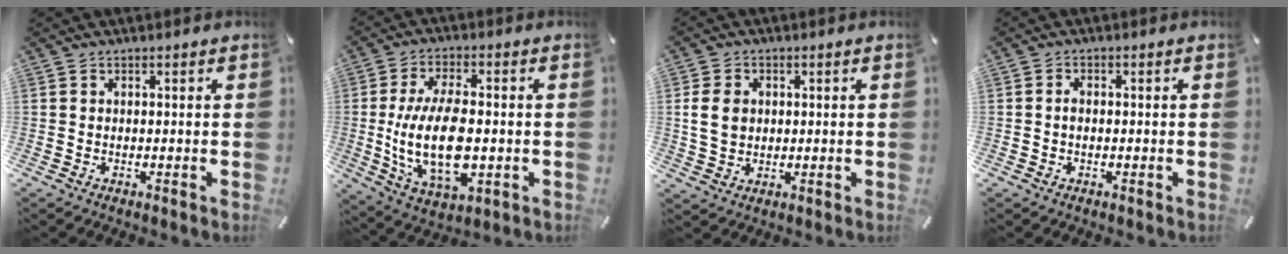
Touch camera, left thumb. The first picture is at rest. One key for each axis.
{"total": 17.2, "fx": -1.5, "fy": 8.8, "fz": 14.6, "tx": -0.294, "ty": -0.019, "tz": -0.024}
{"total": 6.3, "fx": 0.7, "fy": 5.2, "fz": 3.4, "tx": -0.085, "ty": 0.002, "tz": 0.008}
{"total": 1.6, "fx": -0.3, "fy": 0.9, "fz": 1.3, "tx": -0.025, "ty": 0.004, "tz": -0.007}